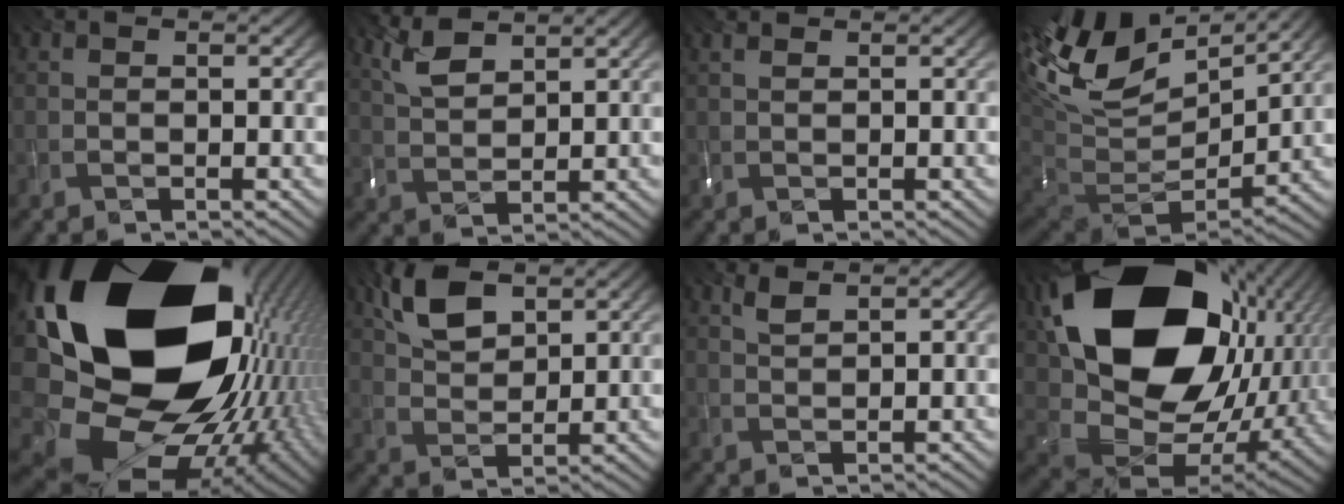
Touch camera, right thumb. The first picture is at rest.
{"total": 5.4, "force": [3.8, 1.7, 3.4], "torque": [-0.093, 0.010, 0.086]}
{"total": 1.1, "force": [0.9, 0.3, 0.7], "torque": [-0.025, 0.007, 0.020]}
{"total": 15.2, "force": [5.5, 9.1, 10.9], "torque": [-0.256, 0.006, 0.112]}
{"total": 23.7, "force": [5.2, 16.6, 16.1], "torque": [-0.332, -0.074, 0.128]}
{"total": 6.7, "force": [3.8, 3.3, 4.4], "torque": [-0.102, 0.004, 0.077]}
{"total": 1.7, "force": [1.3, 0.5, 1.0], "torque": [-0.031, 0.002, 0.028]}
{"total": 22.1, "force": [6.5, 15.6, 14.2], "torque": [-0.333, -0.031, 0.154]}